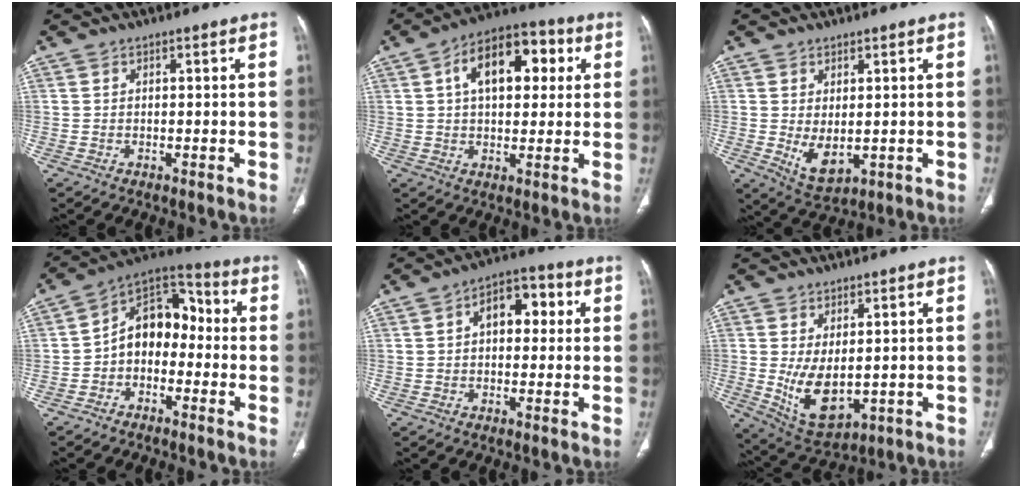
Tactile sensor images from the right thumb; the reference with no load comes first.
{"total": 14.6, "force": [4.1, 8.3, 11.3], "torque": [-0.147, 0.020, 0.058]}
{"total": 5.8, "force": [-0.3, 3.1, 5.0], "torque": [-0.081, -0.014, 0.015]}
{"total": 11.5, "force": [-1.8, 8.3, 7.8], "torque": [-0.088, 0.052, -0.050]}
{"total": 8.6, "force": [1.6, 5.4, 6.5], "torque": [-0.066, 0.024, 0.017]}
{"total": 9.3, "force": [-0.3, 4.9, 7.9], "torque": [-0.127, -0.019, 0.020]}